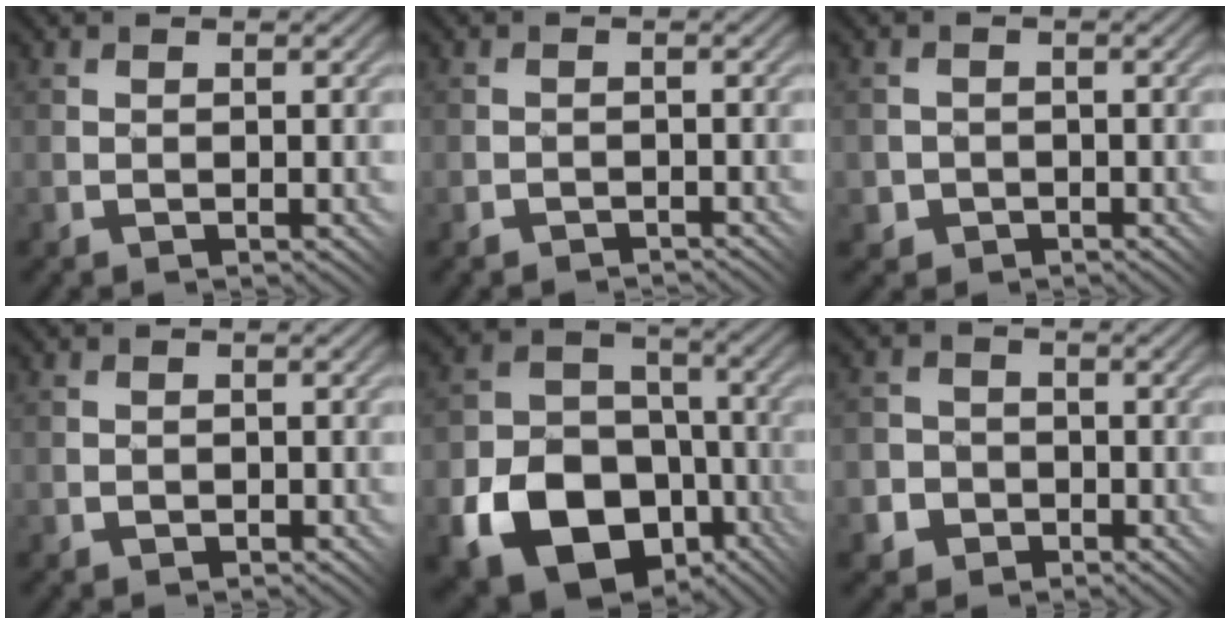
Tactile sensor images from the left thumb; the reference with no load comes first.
{"total": 1.1, "force": [-0.9, -0.1, -0.5], "torque": [0.011, 0.005, -0.023]}
{"total": 2.5, "force": [-1.0, 2.3, -0.2], "torque": [0.006, 0.001, -0.031]}
{"total": 0.7, "force": [-0.4, 0.6, 0.0], "torque": [0.004, -0.001, -0.007]}
{"total": 16.2, "force": [-7.9, 11.7, 7.9], "torque": [-0.173, -0.043, -0.133]}
{"total": 5.0, "force": [-2.2, 4.5, 0.4], "torque": [-0.015, 0.001, -0.060]}